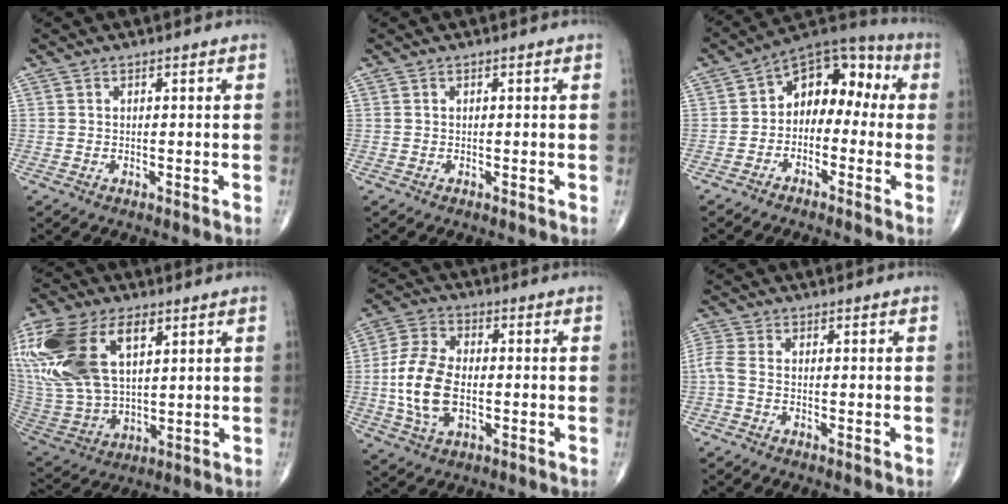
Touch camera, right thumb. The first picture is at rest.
{"total": 0.0}
{"total": 11.4, "force": [-0.5, 7.9, 8.2], "torque": [-0.074, 0.053, -0.029]}
{"total": 26.1, "force": [9.5, 14.7, 19.3], "torque": [-0.442, 0.002, 0.189]}
{"total": 12.0, "force": [-1.4, 6.9, 9.8], "torque": [-0.198, 0.009, -0.028]}
{"total": 2.9, "force": [-0.9, 0.9, 2.6], "torque": [-0.083, 0.002, -0.026]}